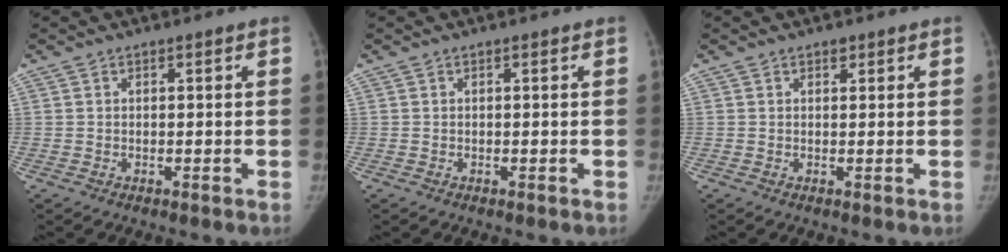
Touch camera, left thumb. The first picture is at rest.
{"total": 0.0}
{"total": 1.1, "force": [0.7, 0.6, 0.5], "torque": [-0.001, -0.004, 0.009]}